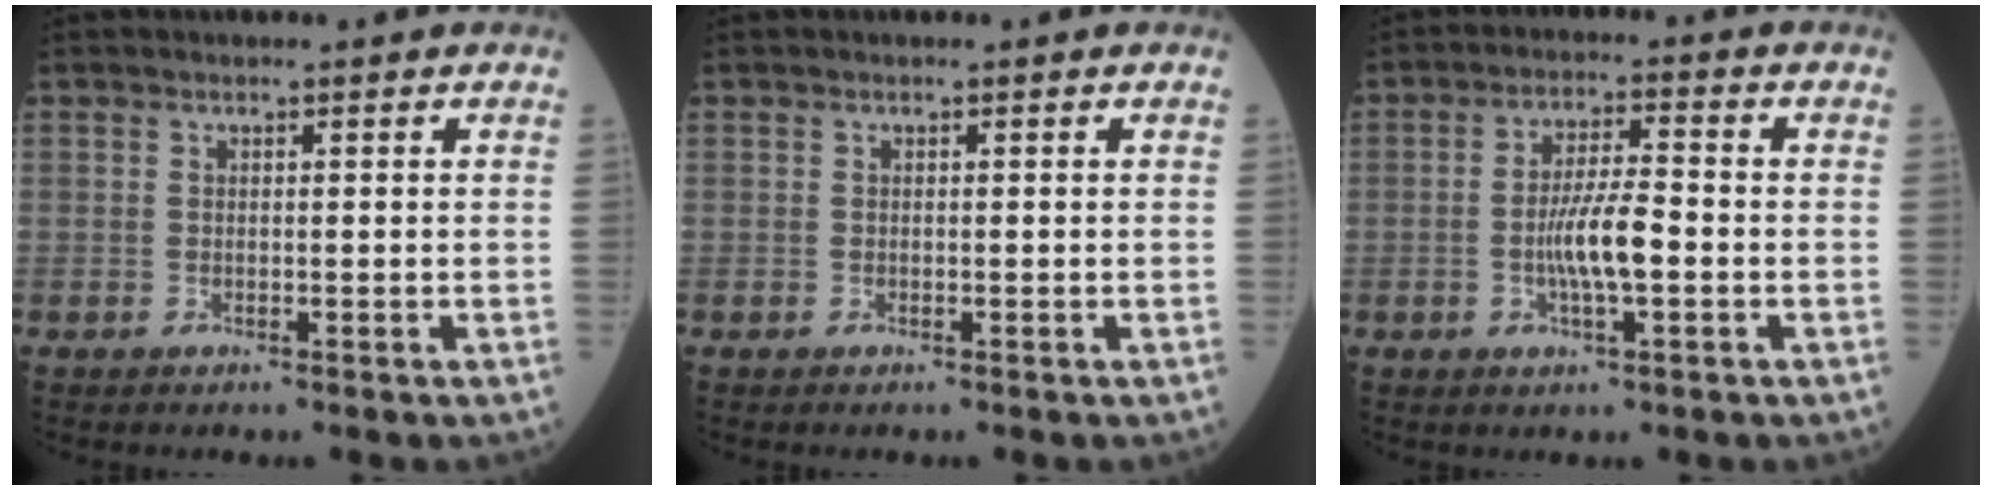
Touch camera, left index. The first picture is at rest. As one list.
[{"total": 0.0}, {"total": 6.6, "force": [-1.5, 1.0, 6.3], "torque": [-0.126, -0.002, -0.031]}]